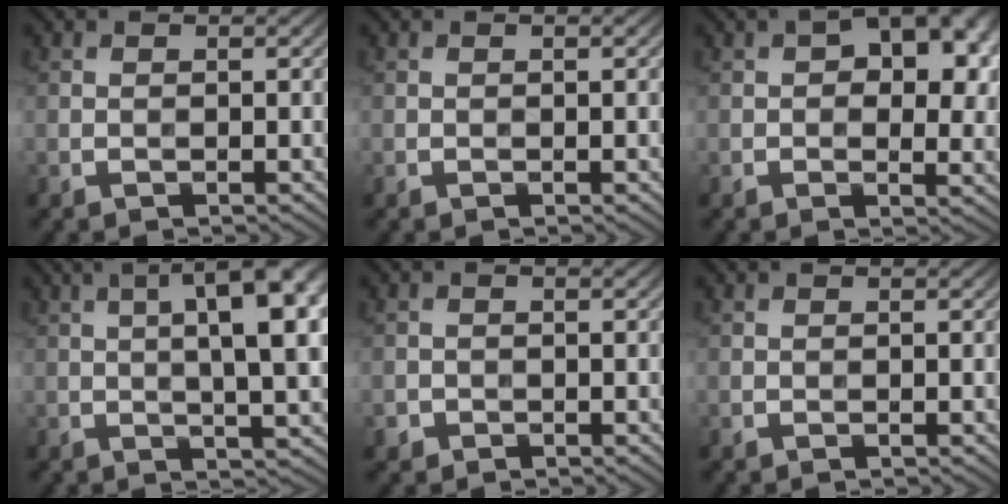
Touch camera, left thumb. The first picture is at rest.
{"total": 0.0}
{"total": 11.0, "force": [3.2, 6.2, 8.5], "torque": [-0.109, 0.008, 0.037]}
{"total": 11.8, "force": [2.5, 3.3, 11.0], "torque": [-0.146, 0.021, 0.030]}
{"total": 1.2, "force": [-0.7, 0.9, 0.1], "torque": [0.003, -0.003, -0.017]}
{"total": 0.0}